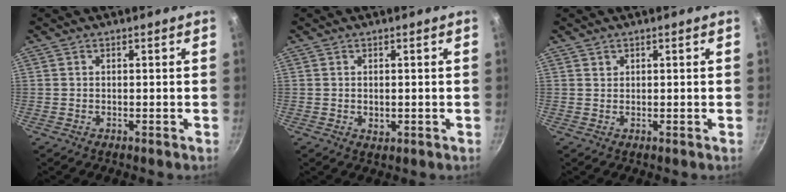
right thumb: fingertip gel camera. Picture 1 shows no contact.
{"total": 1.8, "force": [-0.1, 1.2, 1.3], "torque": [-0.019, -0.003, 0.001]}
{"total": 0.7, "force": [0.4, 0.5, 0.1], "torque": [0.003, 0.001, 0.008]}